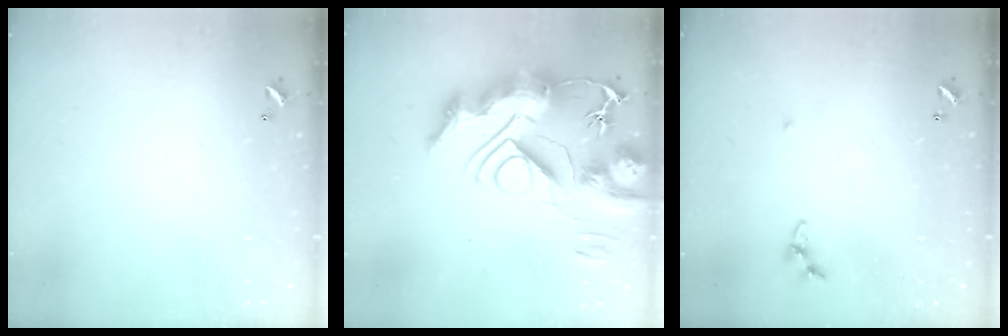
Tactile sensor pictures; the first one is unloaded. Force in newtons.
{"total": 0.5, "press": 0.5, "slide": 0.0}
{"total": 5.3, "press": 5.2, "slide": 0.7}